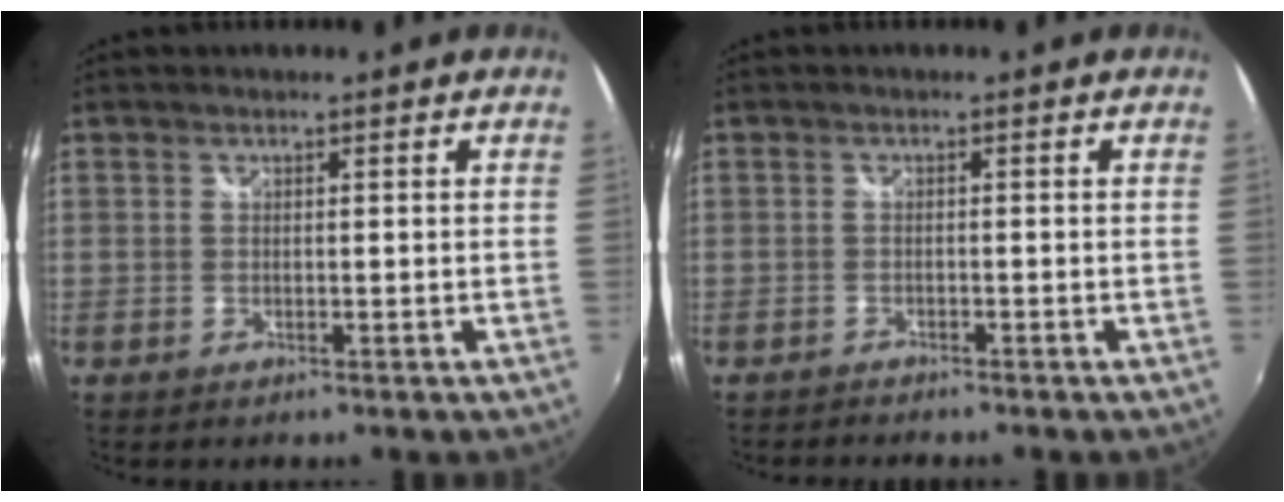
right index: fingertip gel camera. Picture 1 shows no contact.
{"total": 1.8, "force": [-1.8, 0.2, 0.2], "torque": [-0.016, -0.006, -0.034]}